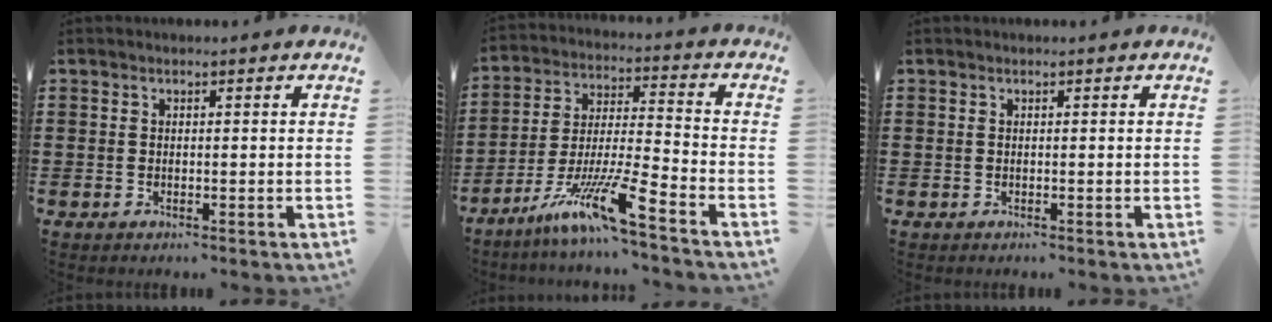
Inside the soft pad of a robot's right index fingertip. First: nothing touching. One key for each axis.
{"total": 12.3, "fx": -9.1, "fy": 0.3, "fz": 8.2, "tx": -0.161, "ty": 0.000, "tz": -0.177}
{"total": 0.0}